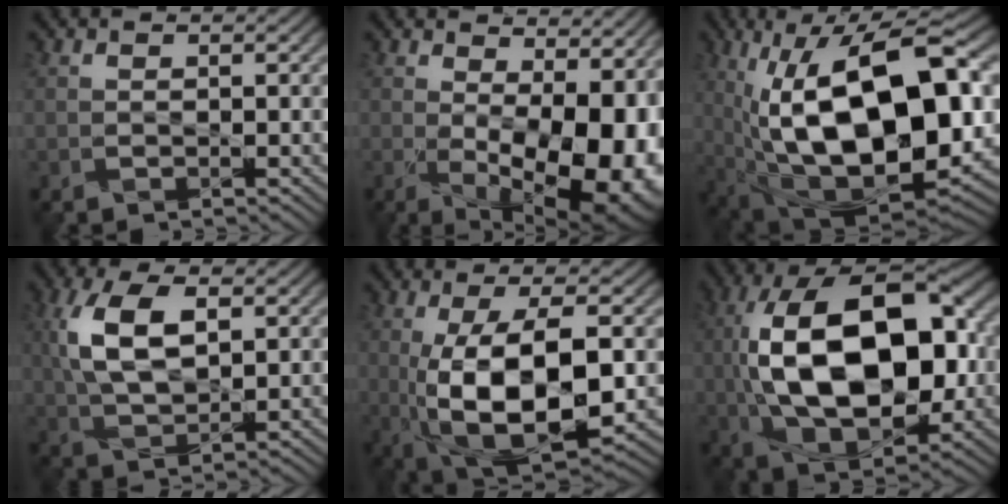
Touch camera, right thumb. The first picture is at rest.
{"total": 16.9, "force": [-1.2, 8.3, 14.7], "torque": [-0.177, -0.024, 0.016]}
{"total": 20.3, "force": [1.5, 10.1, 17.5], "torque": [-0.311, 0.002, 0.026]}
{"total": 9.0, "force": [2.3, 4.5, 7.4], "torque": [-0.173, 0.010, 0.038]}
{"total": 13.6, "force": [-1.1, 5.7, 12.3], "torque": [-0.228, -0.009, -0.012]}
{"total": 19.7, "force": [0.1, 11.1, 16.2], "torque": [-0.302, 0.012, -0.004]}